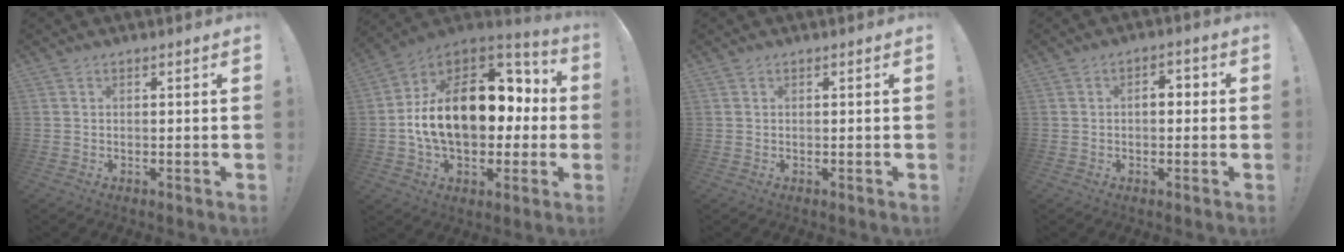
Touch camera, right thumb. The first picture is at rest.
{"total": 24.1, "force": [0.8, 15.4, 18.5], "torque": [-0.297, 0.016, 0.038]}
{"total": 0.0}
{"total": 4.2, "force": [-0.1, 2.6, 3.3], "torque": [-0.046, 0.011, -0.008]}